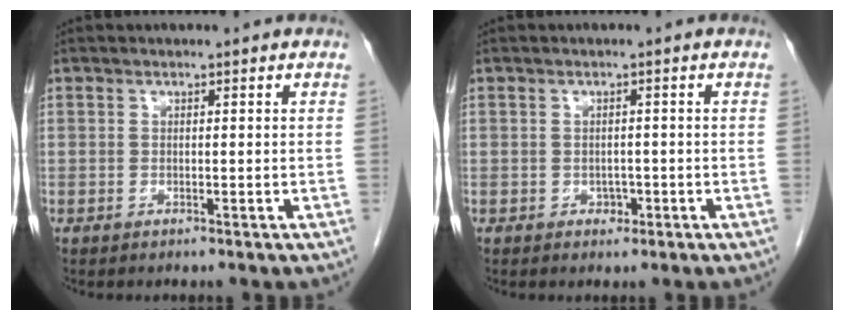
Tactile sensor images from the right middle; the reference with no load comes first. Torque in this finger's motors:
{"motor_torque": [0.29, -0.10, -0.01, -0.01]}